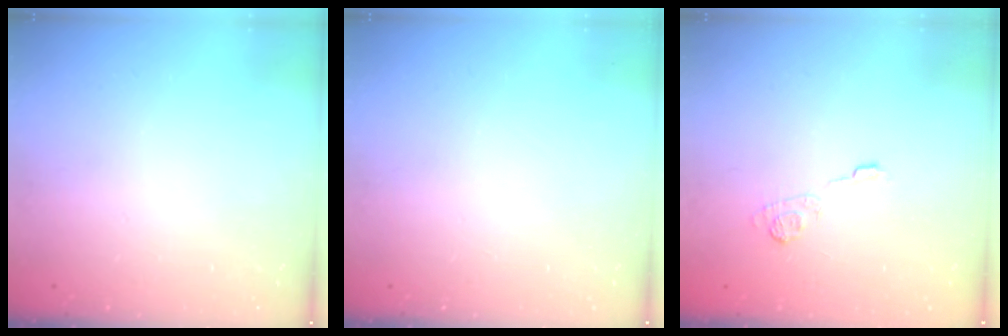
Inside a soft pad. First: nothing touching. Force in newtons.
{"total": 0.0}
{"total": 9.1, "press": 9.0, "slide": 1.4}